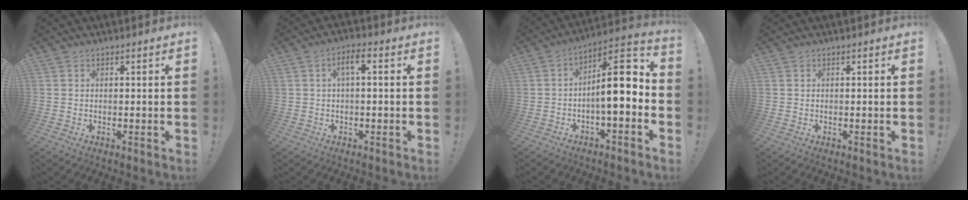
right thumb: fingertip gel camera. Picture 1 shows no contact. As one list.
[{"total": 4.2, "force": [0.0, 1.4, 4.0], "torque": [-0.083, 0.012, -0.001]}, {"total": 13.5, "force": [-1.0, 4.3, 12.8], "torque": [-0.191, 0.014, -0.016]}, {"total": 0.0}]